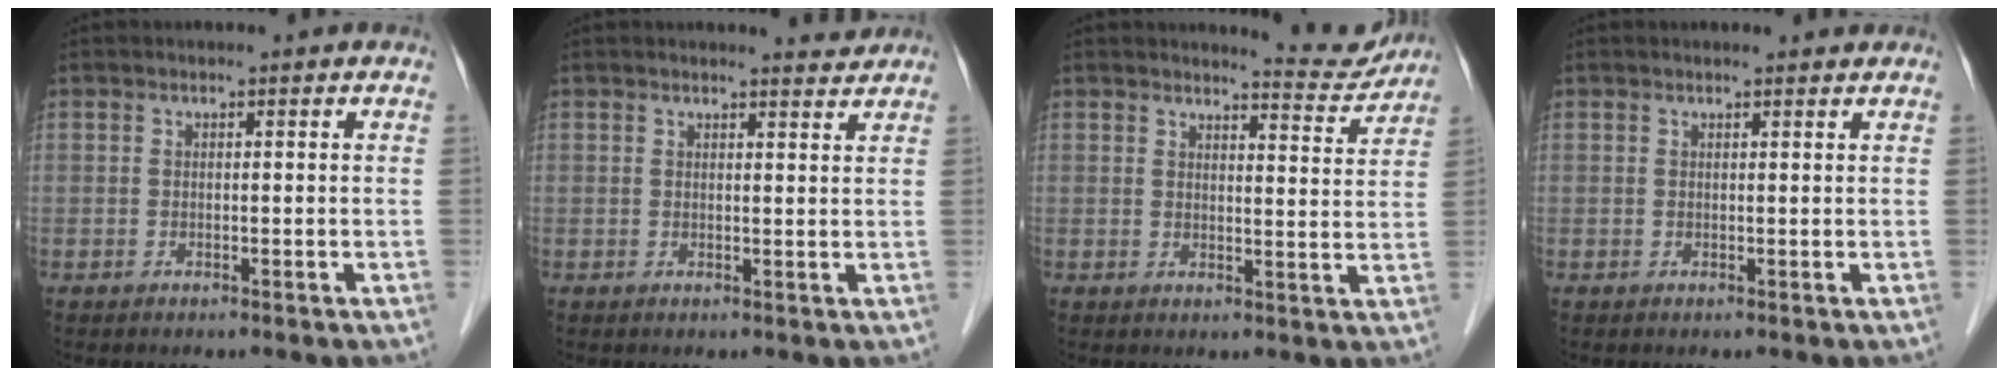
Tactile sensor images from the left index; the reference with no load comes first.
{"total": 2.1, "force": [2.0, -0.1, 0.0], "torque": [-0.005, -0.012, 0.024]}
{"total": 5.2, "force": [5.2, 0.1, 0.0], "torque": [-0.007, -0.028, 0.057]}
{"total": 2.0, "force": [1.8, 0.2, 0.6], "torque": [-0.011, 0.004, 0.022]}